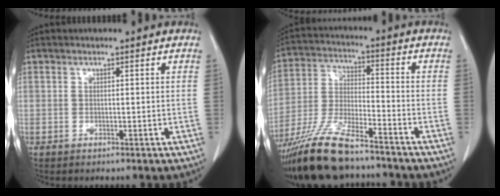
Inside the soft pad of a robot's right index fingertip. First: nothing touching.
{"total": 14.6, "force": [-11.8, 2.5, 8.1], "torque": [-0.168, -0.025, -0.216]}